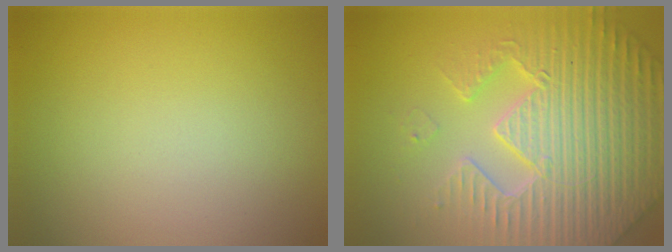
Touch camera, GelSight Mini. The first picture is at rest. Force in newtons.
{"total": 7.6, "press": 7.4, "slide": 1.9}